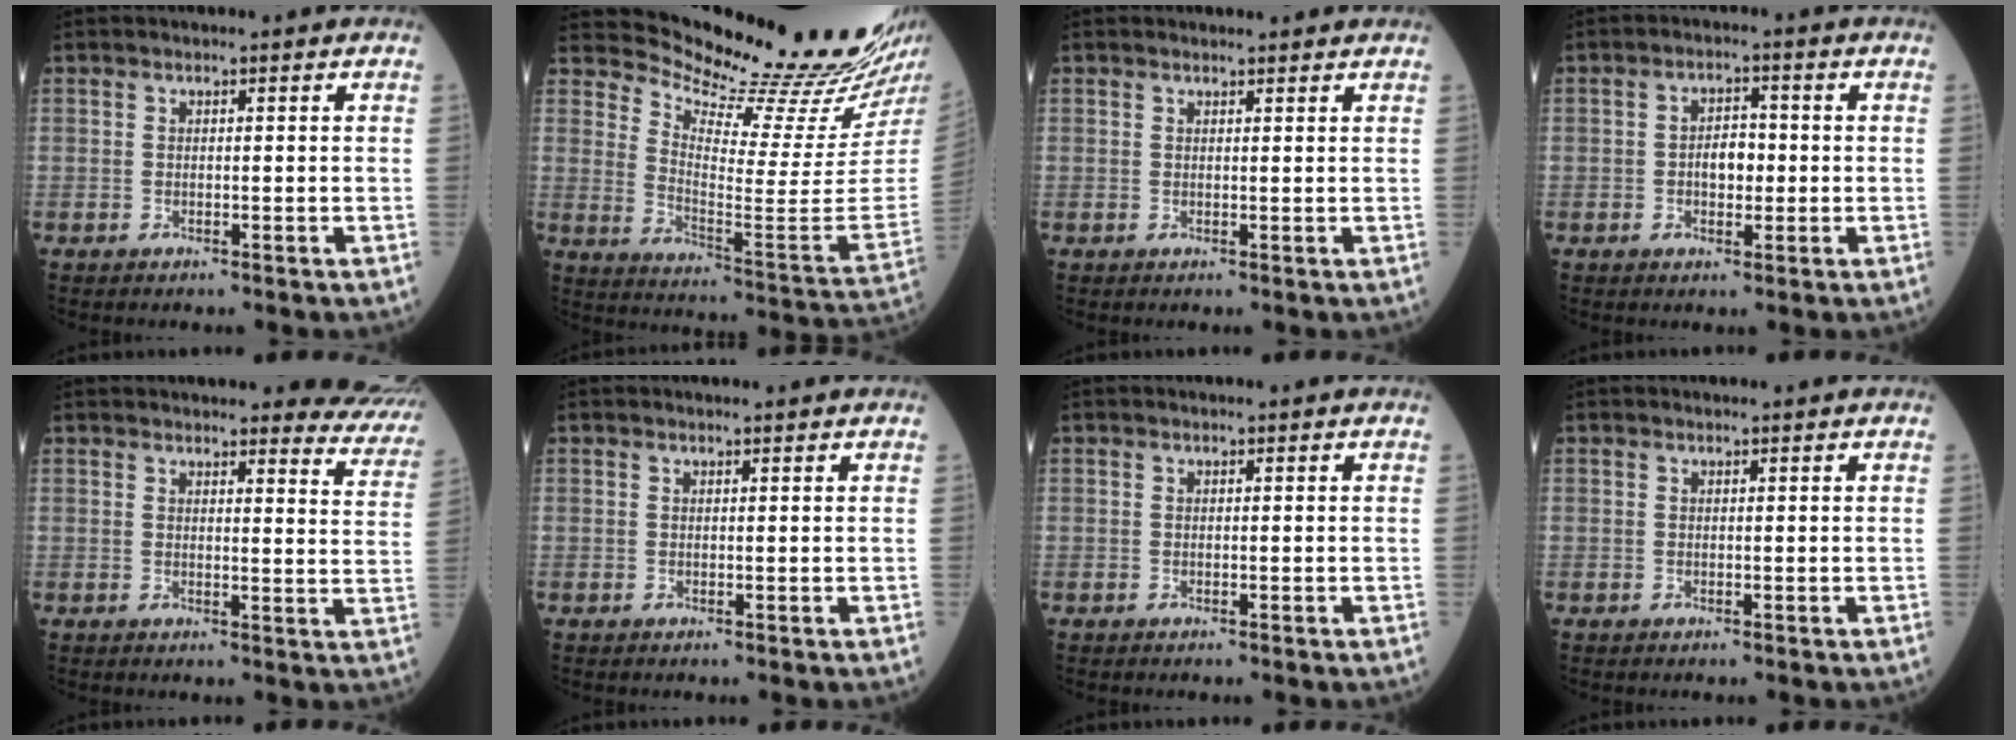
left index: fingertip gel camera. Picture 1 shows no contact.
{"total": 21.5, "force": [20.2, -0.5, 7.3], "torque": [-0.138, -0.120, 0.276]}
{"total": 3.0, "force": [2.9, 0.4, 0.5], "torque": [-0.013, 0.009, 0.032]}
{"total": 3.7, "force": [-0.4, 2.1, 3.1], "torque": [-0.054, 0.011, -0.007]}
{"total": 15.1, "force": [14.7, 2.5, 2.7], "torque": [0.009, -0.062, 0.131]}
{"total": 1.1, "force": [1.1, 0.0, 0.2], "torque": [-0.009, 0.005, 0.014]}
{"total": 0.0}
{"total": 0.5, "force": [0.5, 0.0, 0.1], "torque": [-0.003, 0.001, 0.007]}